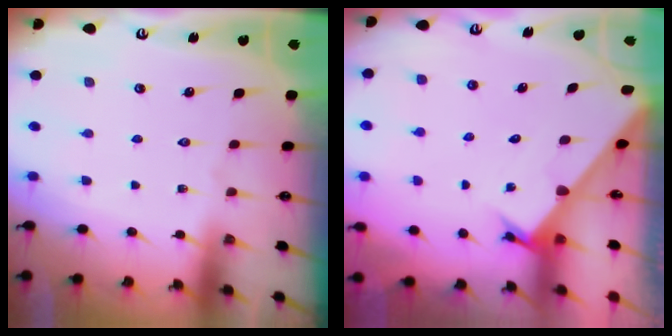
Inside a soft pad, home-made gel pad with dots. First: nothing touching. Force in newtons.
{"total": 2.2, "press": 2.2, "slide": 0.1}